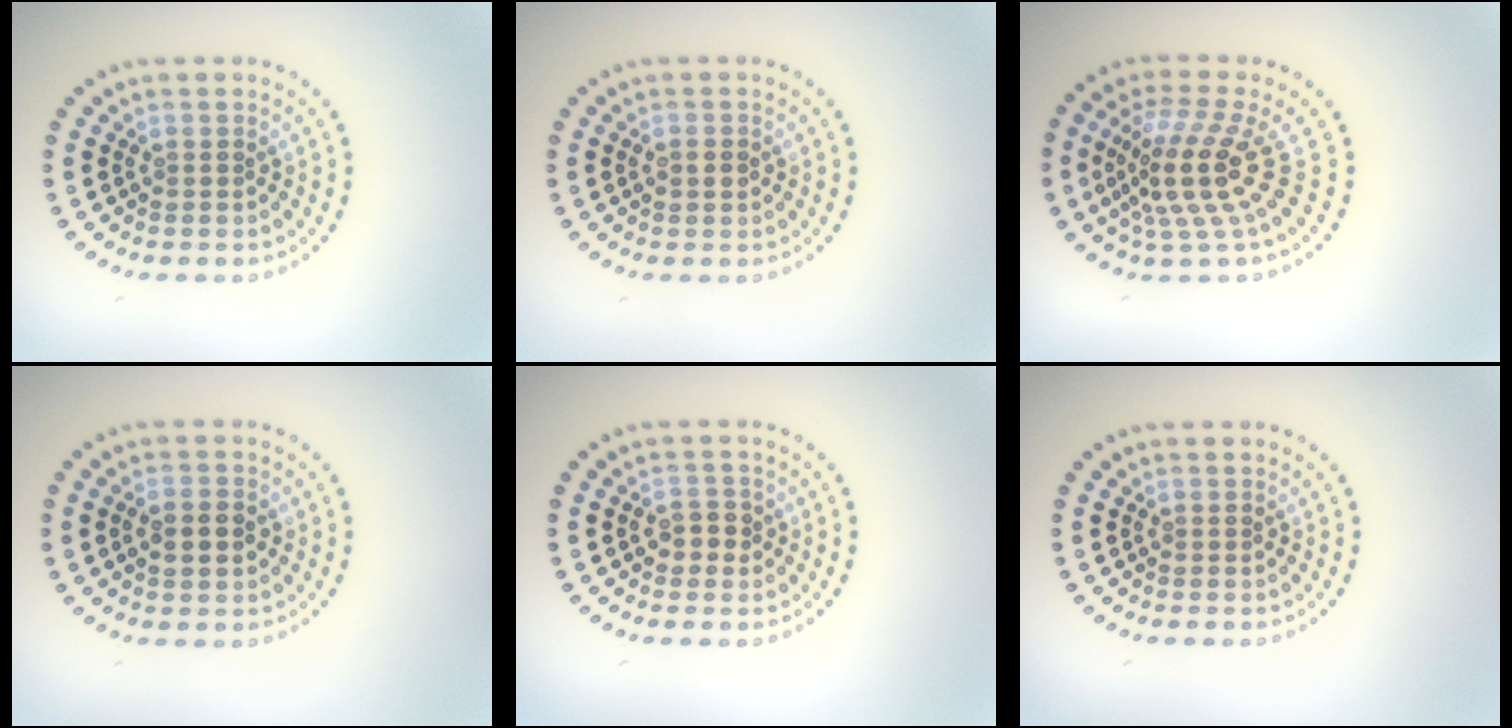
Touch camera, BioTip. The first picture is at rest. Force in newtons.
{"total": 1.5, "press": 1.5, "slide": 0.1}
{"total": 5.0, "press": 3.6, "slide": 3.4}
{"total": 2.2, "press": 2.2, "slide": 0.1}
{"total": 1.9, "press": 1.8, "slide": 0.5}
{"total": 0.0}